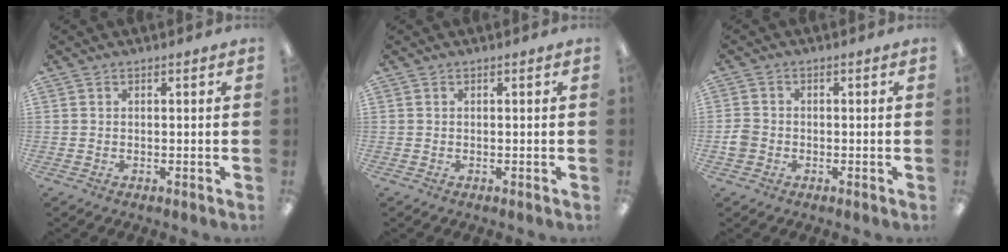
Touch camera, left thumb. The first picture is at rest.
{"total": 0.0}
{"total": 3.0, "force": [-0.8, 2.6, 1.2], "torque": [-0.019, 0.007, -0.015]}